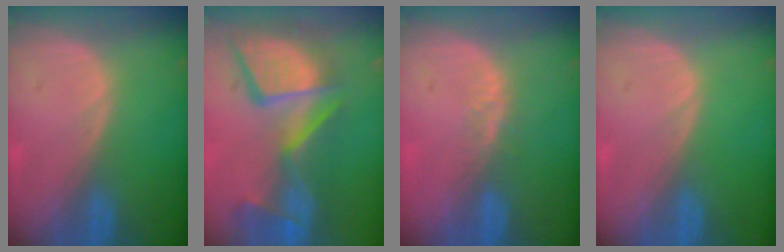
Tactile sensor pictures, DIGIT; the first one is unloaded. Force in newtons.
{"total": 13.8, "press": 11.3, "slide": 8.0}
{"total": 2.4, "press": 1.8, "slide": 1.5}
{"total": 0.0}